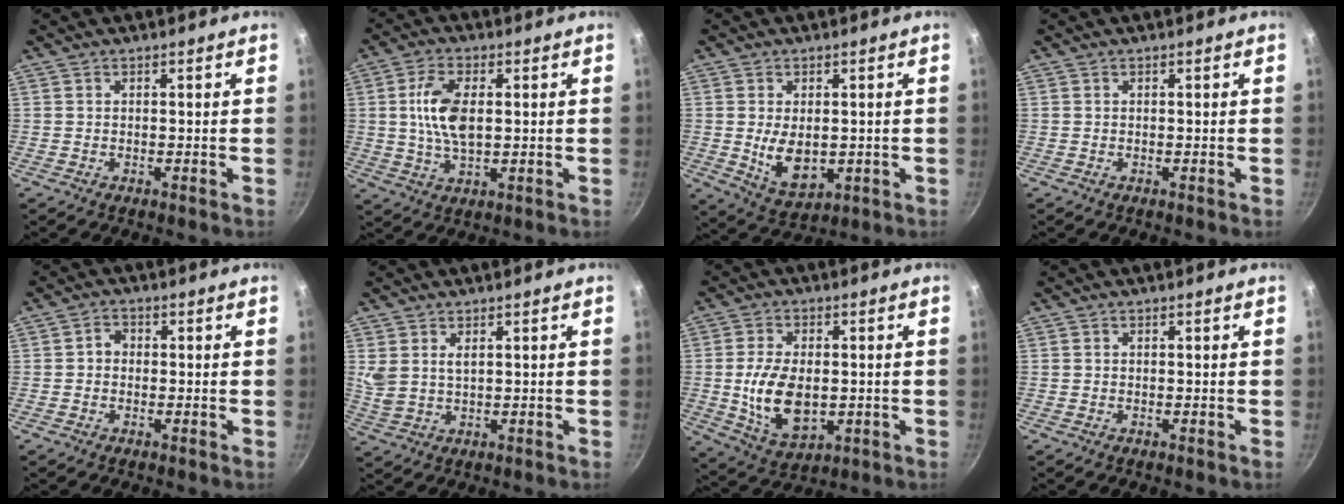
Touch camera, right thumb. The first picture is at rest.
{"total": 9.3, "force": [1.1, 4.6, 8.0], "torque": [-0.164, -0.002, 0.024]}
{"total": 7.8, "force": [-0.4, 4.9, 6.0], "torque": [-0.083, -0.015, 0.008]}
{"total": 0.0}
{"total": 2.5, "force": [-0.1, 2.1, 1.3], "torque": [-0.008, 0.011, -0.008]}
{"total": 4.2, "force": [1.6, 2.3, 3.2], "torque": [-0.074, -0.003, 0.044]}
{"total": 12.2, "force": [-0.9, 7.4, 9.6], "torque": [-0.163, -0.007, -0.003]}
{"total": 0.0}